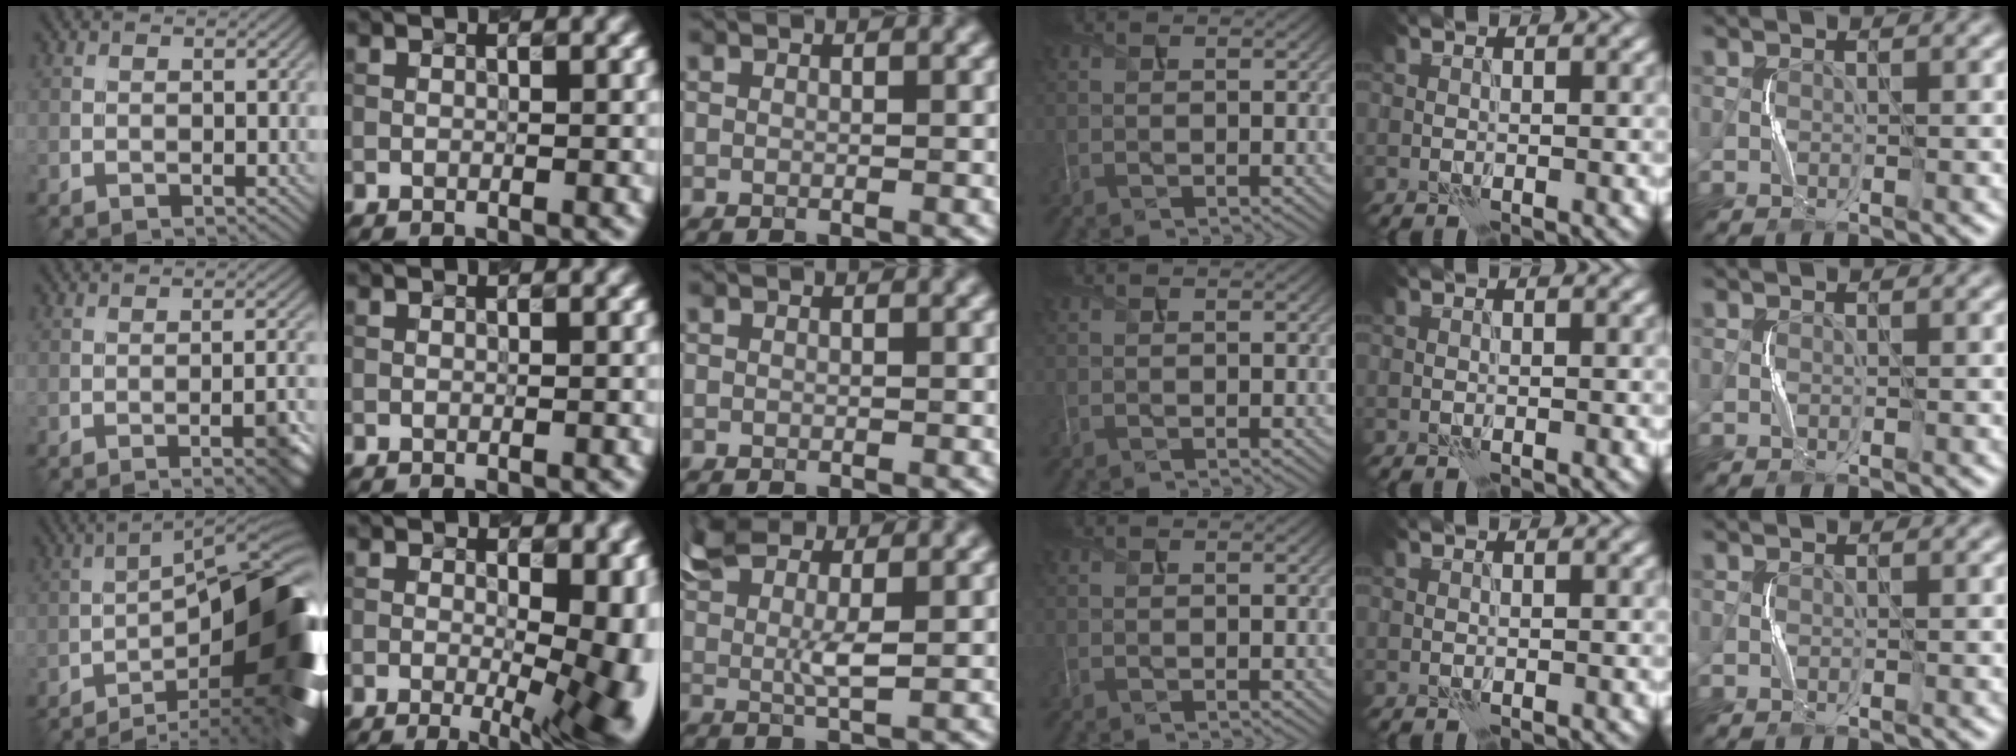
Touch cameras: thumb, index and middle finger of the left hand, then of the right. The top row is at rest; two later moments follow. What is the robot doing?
{"motion": "squeeze", "object": "paper clamp"}